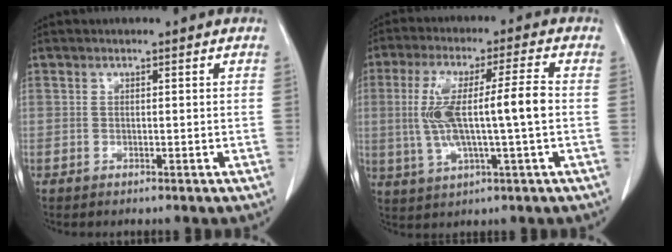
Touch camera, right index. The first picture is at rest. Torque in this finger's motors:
{"motor_torque": [1.43, -0.08, 0.66, 0.21]}